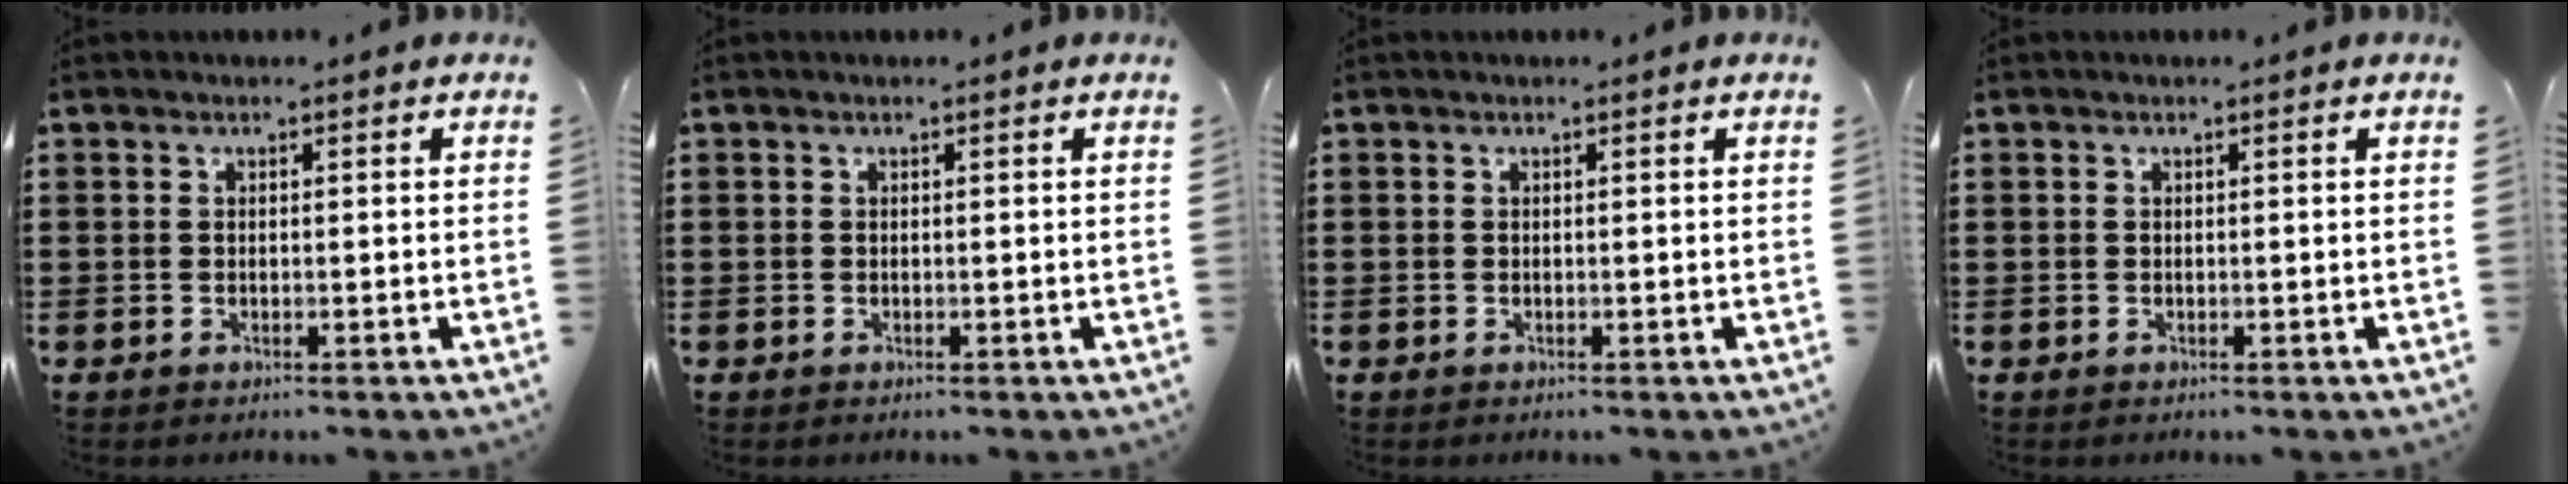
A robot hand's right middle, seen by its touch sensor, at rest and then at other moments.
{"total": 0.0}
{"total": 0.0}
{"total": 0.0}